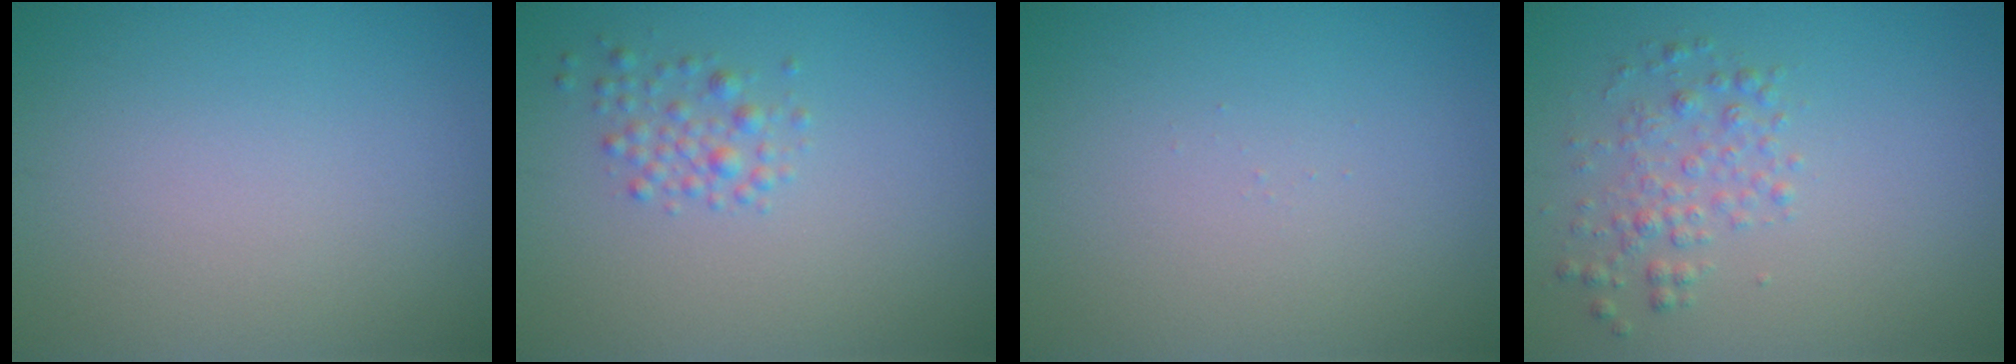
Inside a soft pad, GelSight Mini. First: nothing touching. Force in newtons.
{"total": 1.7, "press": 1.7, "slide": 0.1}
{"total": 0.0}
{"total": 2.2, "press": 2.2, "slide": 0.1}